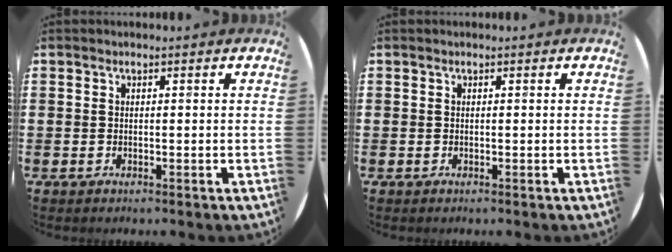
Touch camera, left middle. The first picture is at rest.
{"total": 0.0}